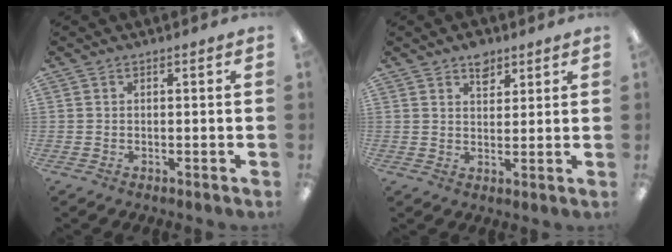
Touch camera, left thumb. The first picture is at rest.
{"total": 4.9, "force": [3.5, 2.8, 1.9], "torque": [-0.013, -0.018, 0.058]}